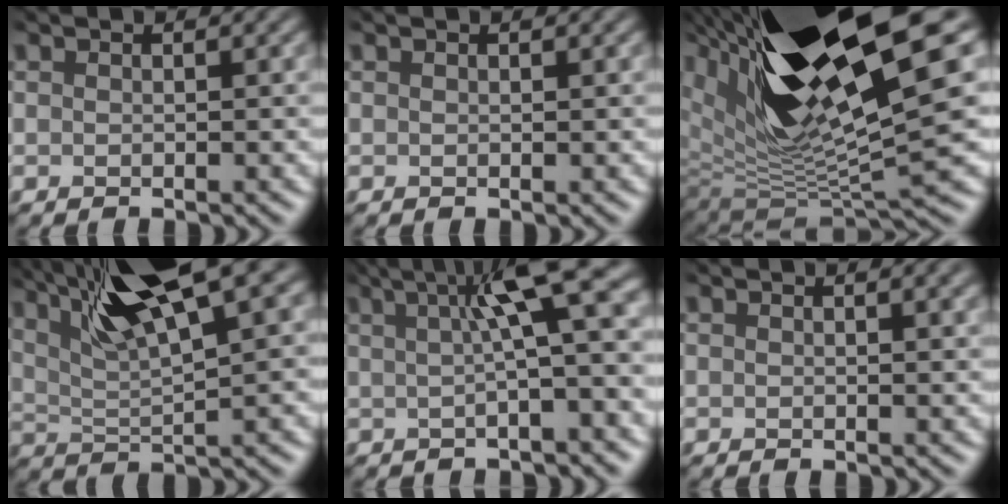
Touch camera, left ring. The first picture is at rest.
{"total": 0.0}
{"total": 17.0, "force": [6.6, 5.2, 14.8], "torque": [-0.266, -0.001, 0.114]}
{"total": 11.0, "force": [5.9, 2.7, 8.9], "torque": [-0.152, 0.015, 0.096]}
{"total": 7.4, "force": [2.1, 2.0, 6.8], "torque": [-0.102, 0.010, 0.027]}
{"total": 3.2, "force": [2.1, 1.1, 2.2], "torque": [-0.030, 0.018, 0.013]}